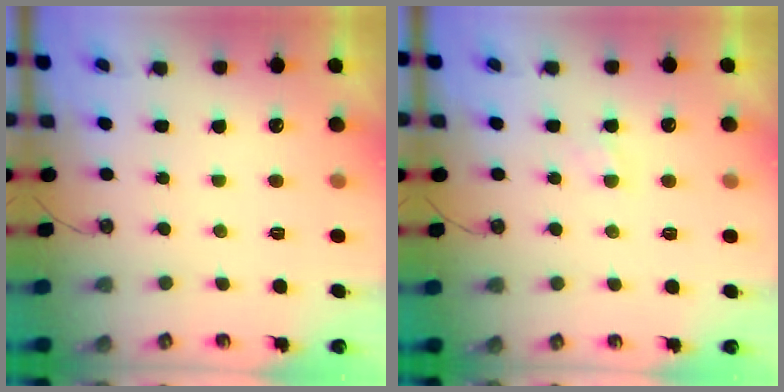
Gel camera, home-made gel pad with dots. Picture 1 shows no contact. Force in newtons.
{"total": 2.7, "press": 2.6, "slide": 0.4}